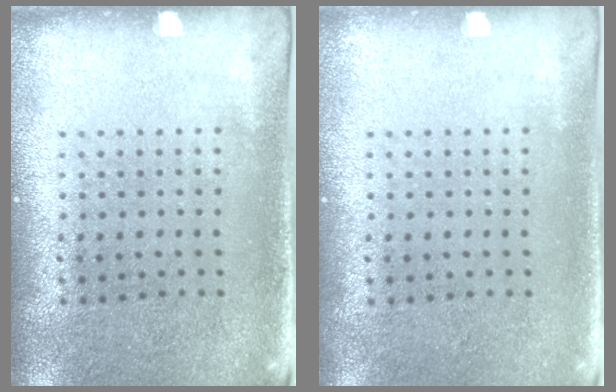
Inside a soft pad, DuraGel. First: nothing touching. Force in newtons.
{"total": 0.0}